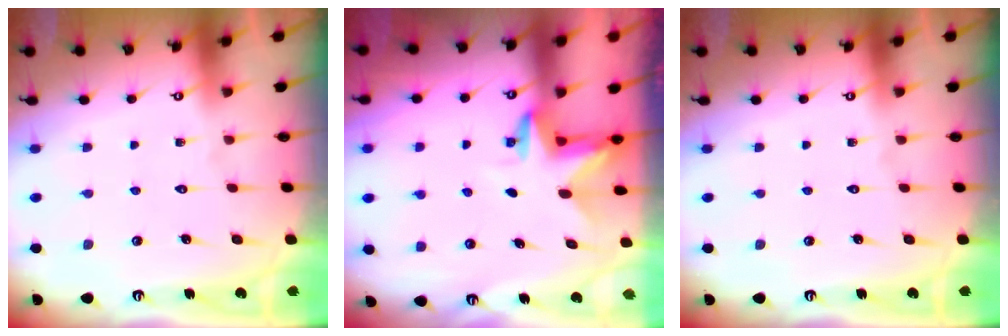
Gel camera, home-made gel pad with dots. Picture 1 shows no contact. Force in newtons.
{"total": 3.3, "press": 3.3, "slide": 0.1}
{"total": 0.0}